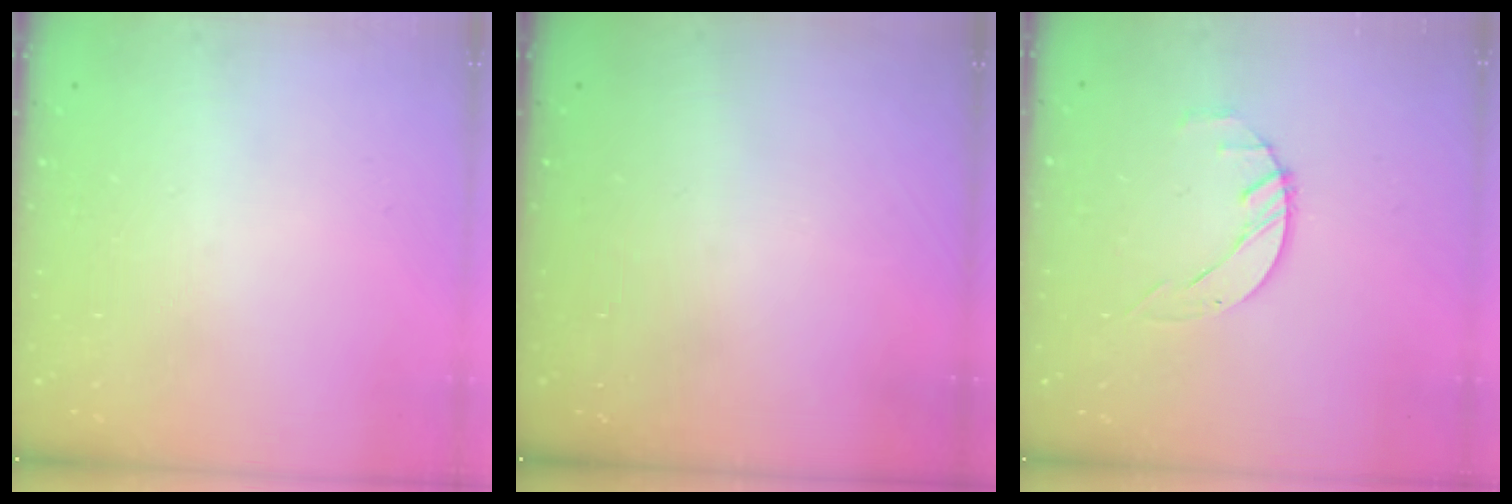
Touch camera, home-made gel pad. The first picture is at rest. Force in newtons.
{"total": 0.0}
{"total": 2.0, "press": 2.0, "slide": 0.3}